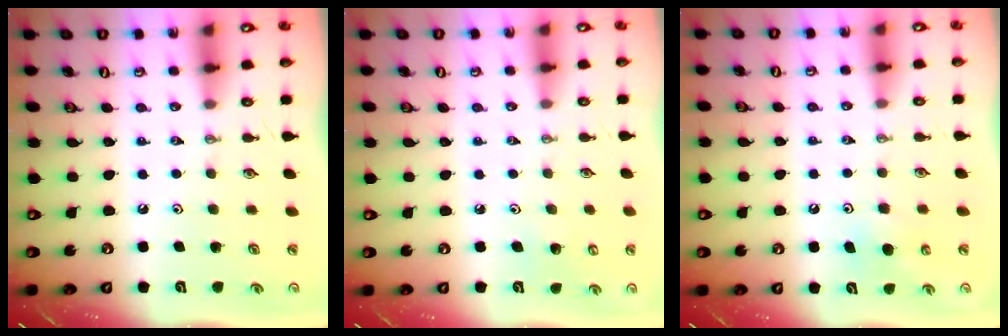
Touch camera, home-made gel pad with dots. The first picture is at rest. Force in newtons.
{"total": 4.6, "press": 4.5, "slide": 1.1}
{"total": 4.8, "press": 4.8, "slide": 0.5}